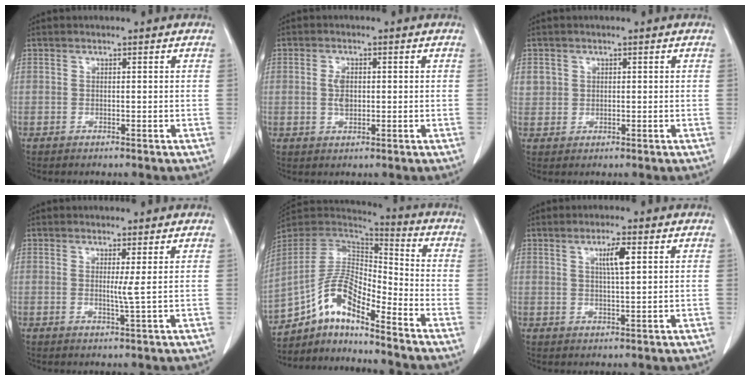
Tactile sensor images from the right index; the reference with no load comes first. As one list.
[{"total": 2.9, "force": [0.1, 1.6, 2.4], "torque": [-0.048, 0.002, 0.003]}, {"total": 2.8, "force": [0.9, 2.6, 0.5], "torque": [-0.002, 0.007, 0.020]}, {"total": 1.7, "force": [0.4, -0.6, 1.5], "torque": [-0.029, -0.007, 0.009]}, {"total": 12.4, "force": [-8.6, 3.3, 8.2], "torque": [-0.165, 0.029, -0.157]}, {"total": 3.7, "force": [1.4, 0.2, 3.5], "torque": [-0.059, -0.001, 0.022]}]